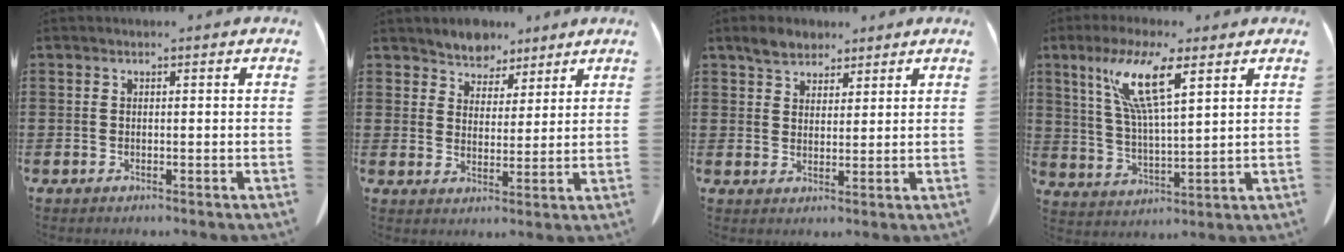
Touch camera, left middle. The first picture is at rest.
{"total": 4.4, "force": [3.9, 1.9, -0.4], "torque": [-0.015, -0.013, 0.071]}
{"total": 3.7, "force": [2.9, 1.9, 1.1], "torque": [-0.031, 0.009, 0.055]}
{"total": 10.6, "force": [6.1, 1.9, 8.4], "torque": [-0.178, -0.002, 0.105]}